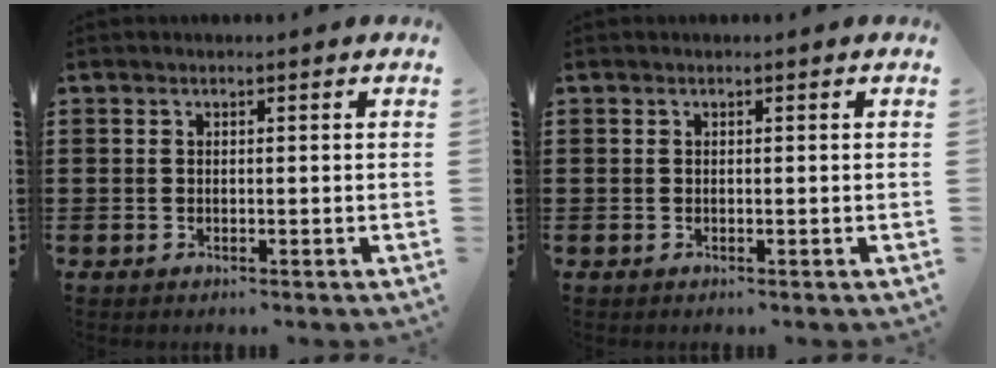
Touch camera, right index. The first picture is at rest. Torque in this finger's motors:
{"motor_torque": [0.11, -0.19, 0.00, 0.00]}